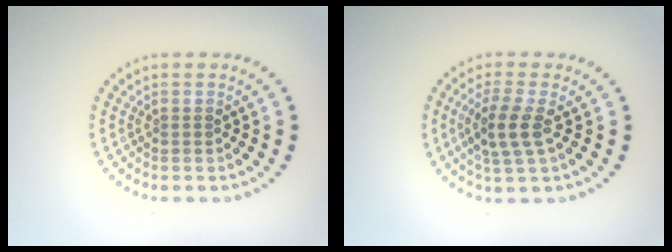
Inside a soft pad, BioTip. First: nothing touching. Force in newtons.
{"total": 3.3, "press": 3.0, "slide": 1.3}